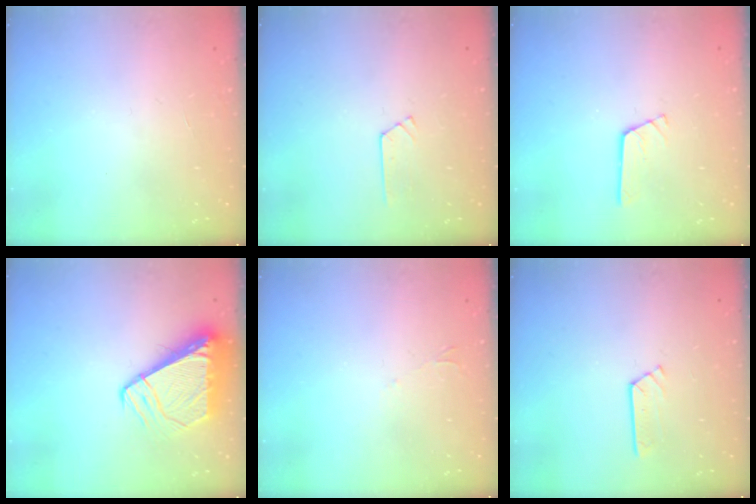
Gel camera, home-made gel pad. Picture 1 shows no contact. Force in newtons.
{"total": 3.2, "press": 3.2, "slide": 0.4}
{"total": 2.9, "press": 2.8, "slide": 0.3}
{"total": 9.1, "press": 9.1, "slide": 1.1}
{"total": 2.2, "press": 2.2, "slide": 0.4}
{"total": 2.4, "press": 2.4, "slide": 0.2}